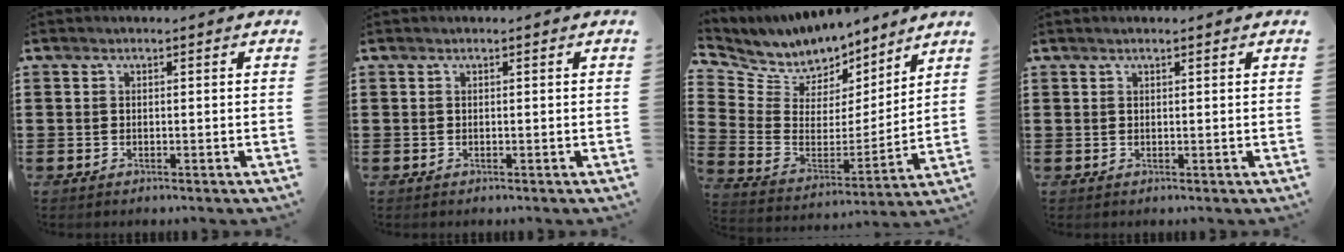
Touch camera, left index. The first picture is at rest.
{"total": 0.0}
{"total": 7.9, "force": [7.2, 3.2, 0.2], "torque": [-0.059, -0.054, 0.132]}
{"total": 0.8, "force": [0.5, 0.0, 0.6], "torque": [-0.012, -0.001, 0.010]}